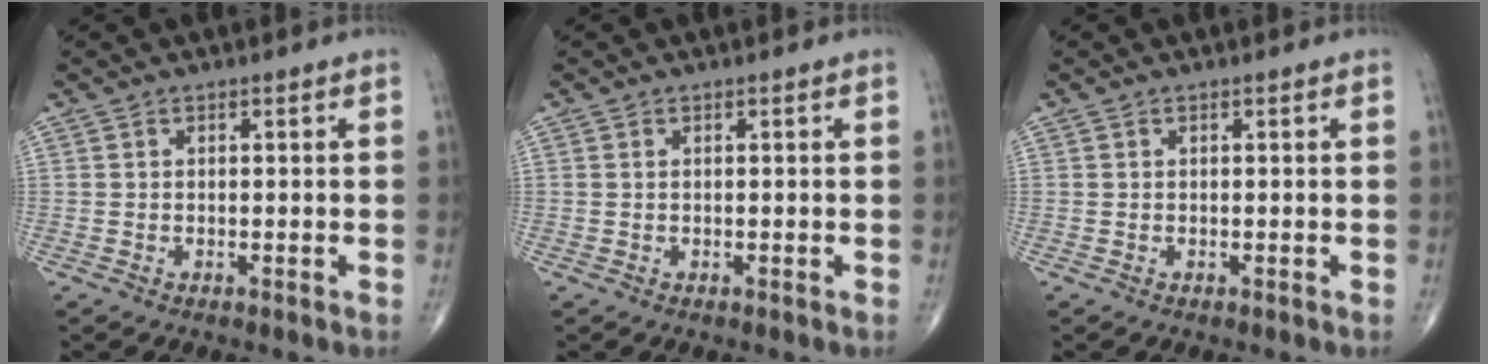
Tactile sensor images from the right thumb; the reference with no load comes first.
{"total": 0.0}
{"total": 0.0}